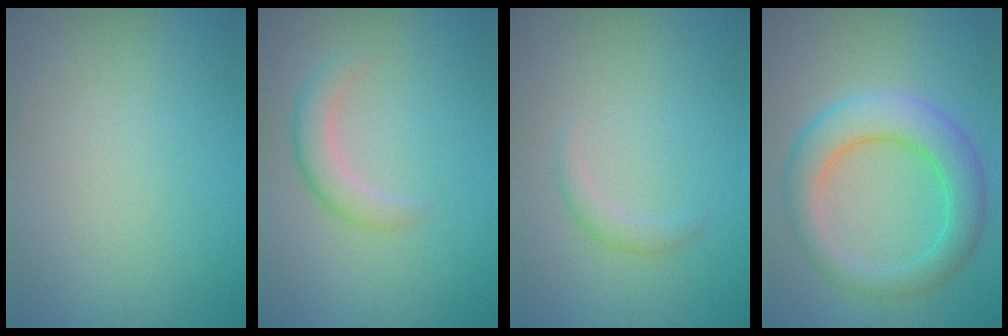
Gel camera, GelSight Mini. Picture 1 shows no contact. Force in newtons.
{"total": 2.4, "press": 2.4, "slide": 0.2}
{"total": 1.1, "press": 1.1, "slide": 0.0}
{"total": 5.9, "press": 5.9, "slide": 0.1}